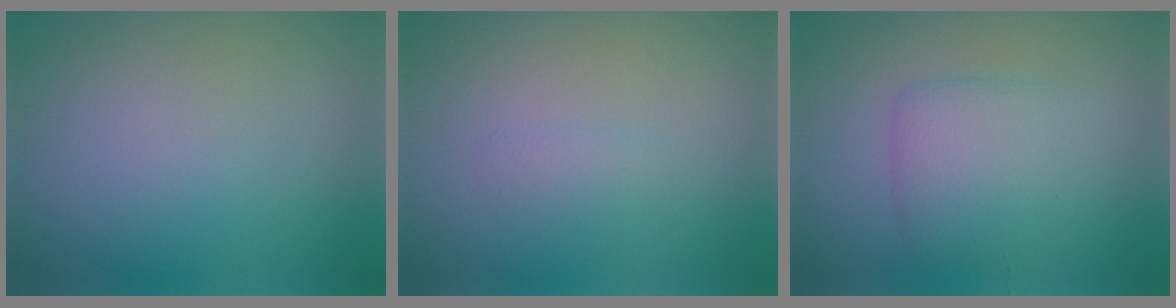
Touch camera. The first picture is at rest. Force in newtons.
{"total": 0.8, "press": 0.8, "slide": 0.0}
{"total": 3.8, "press": 3.8, "slide": 0.2}